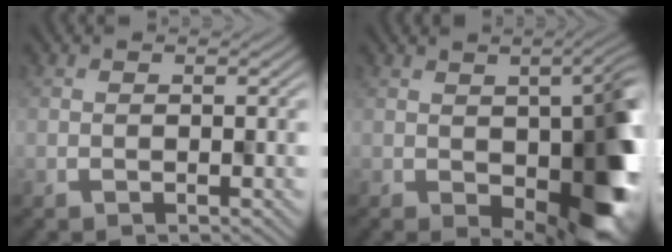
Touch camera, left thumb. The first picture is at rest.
{"total": 11.2, "force": [-2.3, 5.5, 9.5], "torque": [-0.107, -0.027, -0.012]}